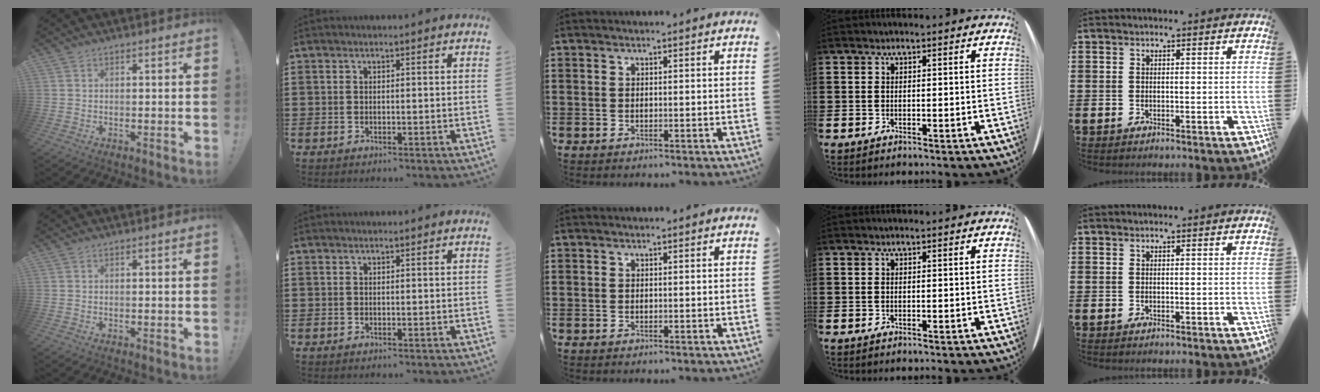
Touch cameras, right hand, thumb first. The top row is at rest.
{}